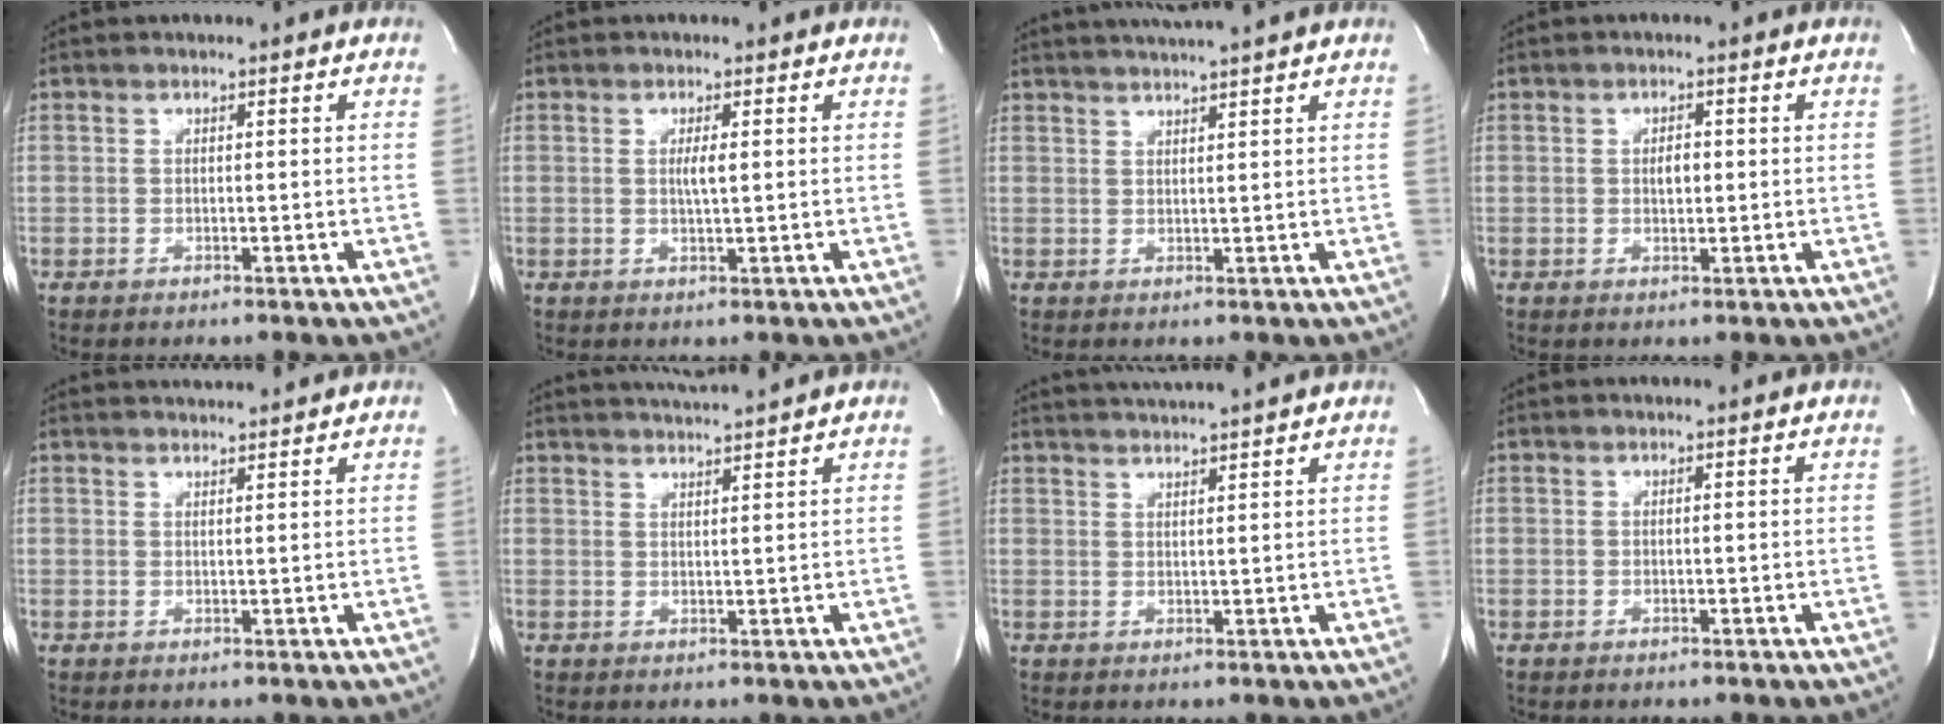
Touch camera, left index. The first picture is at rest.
{"total": 1.9, "force": [0.1, 0.0, 1.9], "torque": [-0.038, -0.003, 0.002]}
{"total": 5.7, "force": [5.1, -1.2, 2.2], "torque": [-0.035, 0.011, 0.073]}
{"total": 1.9, "force": [-0.1, 0.9, 1.7], "torque": [-0.028, -0.001, -0.001]}
{"total": 4.4, "force": [4.4, 0.0, 0.7], "torque": [-0.013, 0.021, 0.060]}
{"total": 5.2, "force": [4.9, -1.2, 1.3], "torque": [-0.024, 0.006, 0.077]}
{"total": 7.3, "force": [6.8, -1.1, 2.5], "torque": [-0.042, 0.017, 0.097]}
{"total": 0.0}